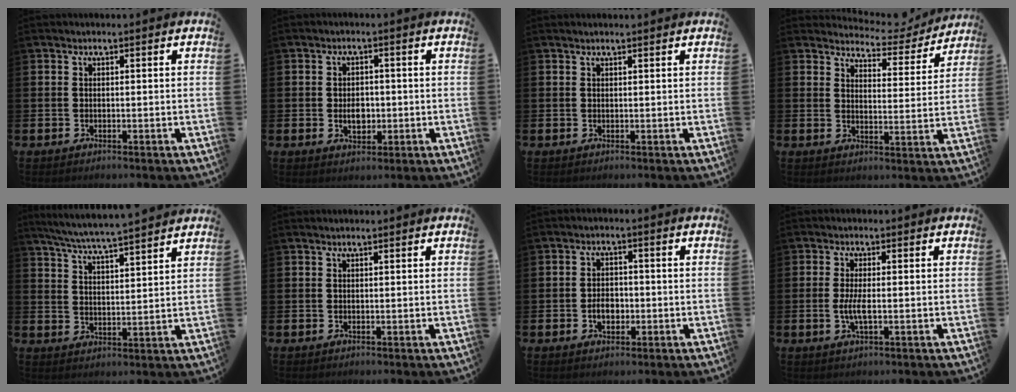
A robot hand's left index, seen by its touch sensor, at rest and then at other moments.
{"total": 3.1, "force": [-0.1, 2.2, 2.2], "torque": [-0.025, 0.000, -0.008]}
{"total": 0.9, "force": [0.9, 0.0, 0.3], "torque": [-0.003, 0.001, 0.015]}
{"total": 4.4, "force": [4.2, 1.2, 0.4], "torque": [-0.015, -0.035, 0.068]}
{"total": 6.3, "force": [6.1, -0.3, 1.7], "torque": [-0.057, -0.038, 0.107]}
{"total": 0.6, "force": [0.6, 0.0, 0.2], "torque": [-0.001, 0.000, 0.011]}
{"total": 3.0, "force": [-0.7, 2.1, 2.0], "torque": [-0.021, -0.004, -0.020]}
{"total": 2.7, "force": [-0.3, 0.7, 2.6], "torque": [-0.045, -0.002, -0.007]}